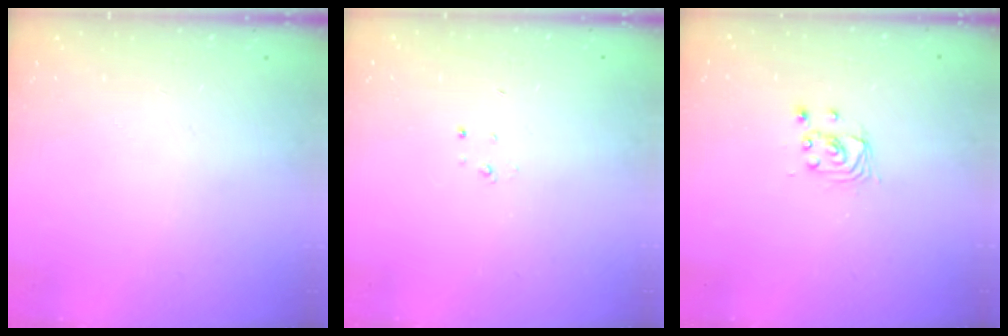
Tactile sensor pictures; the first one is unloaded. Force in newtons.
{"total": 2.3, "press": 2.3, "slide": 0.3}
{"total": 2.8, "press": 2.8, "slide": 0.1}